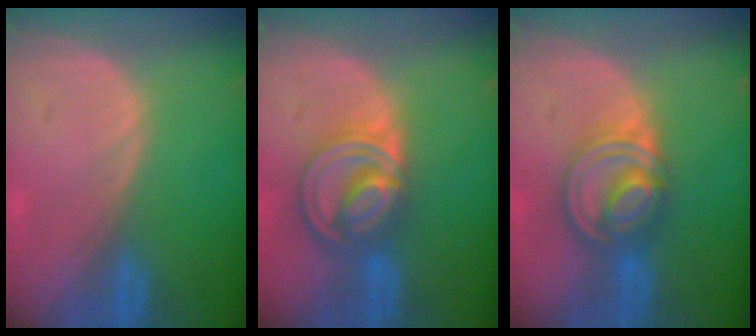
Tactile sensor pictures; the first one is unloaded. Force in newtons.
{"total": 8.7, "press": 7.4, "slide": 4.6}
{"total": 7.9, "press": 6.8, "slide": 4.1}